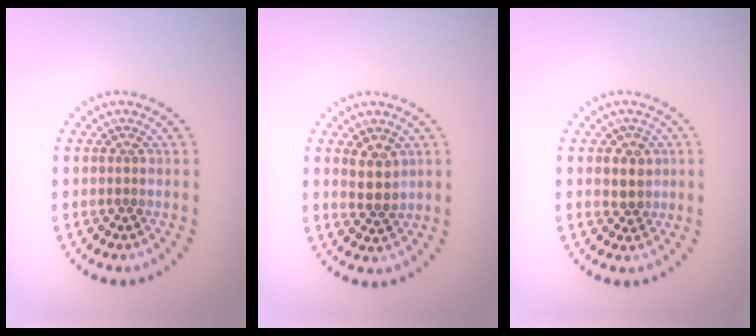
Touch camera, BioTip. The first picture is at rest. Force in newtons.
{"total": 2.6, "press": 2.3, "slide": 1.2}
{"total": 2.5, "press": 2.3, "slide": 1.0}